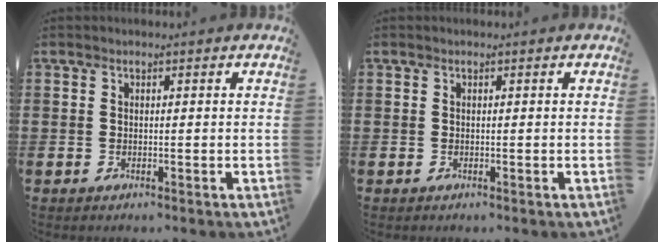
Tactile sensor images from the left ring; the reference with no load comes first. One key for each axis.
{"total": 0.0}